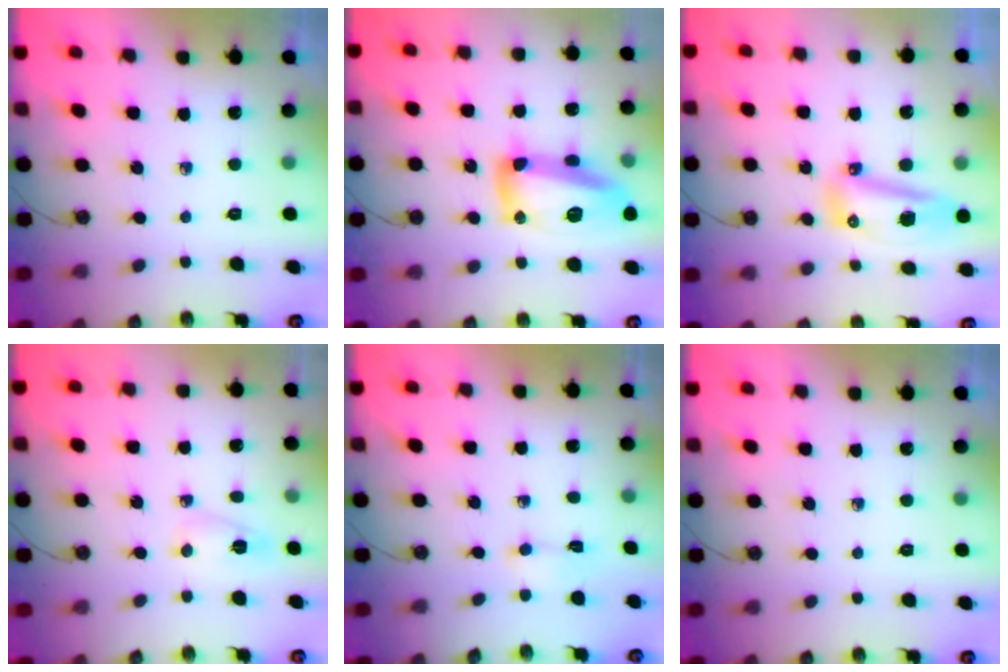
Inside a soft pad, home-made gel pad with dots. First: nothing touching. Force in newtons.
{"total": 16.4, "press": 16.3, "slide": 1.1}
{"total": 11.2, "press": 10.9, "slide": 2.6}
{"total": 3.2, "press": 3.1, "slide": 0.3}
{"total": 1.9, "press": 1.7, "slide": 0.7}
{"total": 0.0}